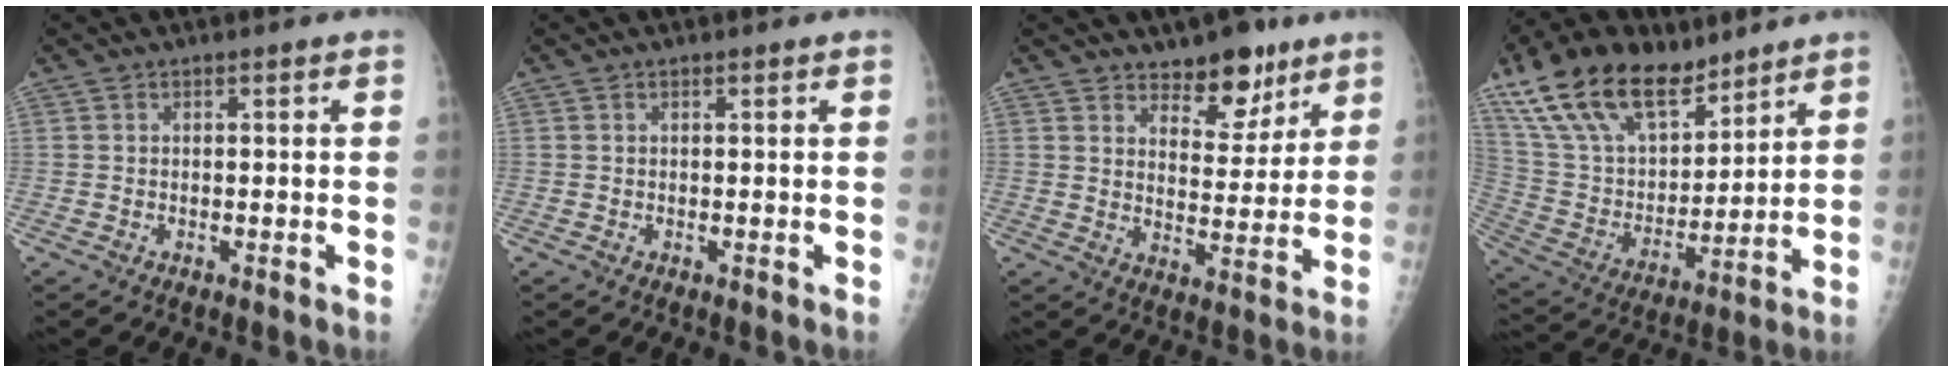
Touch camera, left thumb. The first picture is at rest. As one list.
[{"total": 0.0}, {"total": 9.5, "force": [6.8, 4.8, 4.5], "torque": [-0.030, -0.046, 0.106]}, {"total": 22.4, "force": [15.2, 11.1, 12.2], "torque": [-0.201, -0.036, 0.287]}]